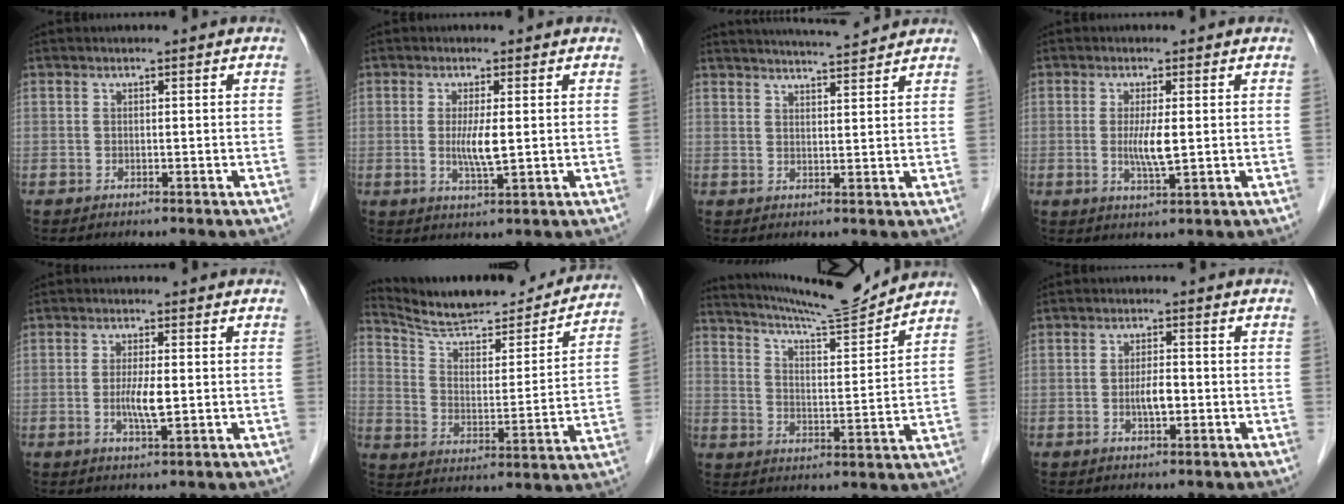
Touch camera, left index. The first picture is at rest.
{"total": 3.8, "force": [0.0, 0.4, 3.8], "torque": [-0.076, -0.011, 0.001]}
{"total": 8.5, "force": [8.1, 0.1, 2.7], "torque": [-0.048, 0.013, 0.112]}
{"total": 3.9, "force": [-0.1, 0.4, 3.9], "torque": [-0.078, -0.011, -0.001]}
{"total": 3.8, "force": [-0.6, 0.5, 3.7], "torque": [-0.076, -0.010, -0.010]}
{"total": 22.7, "force": [20.7, 4.2, 8.2], "torque": [-0.123, -0.022, 0.292]}
{"total": 13.0, "force": [12.5, -0.9, 3.6], "torque": [-0.069, -0.015, 0.194]}
{"total": 3.0, "force": [-0.9, 0.9, 2.7], "torque": [-0.052, -0.002, -0.015]}